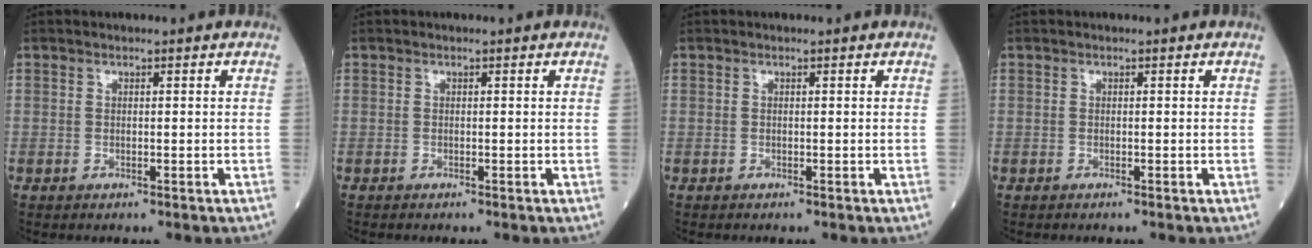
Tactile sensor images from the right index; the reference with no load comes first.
{"total": 0.0}
{"total": 0.0}
{"total": 0.0}